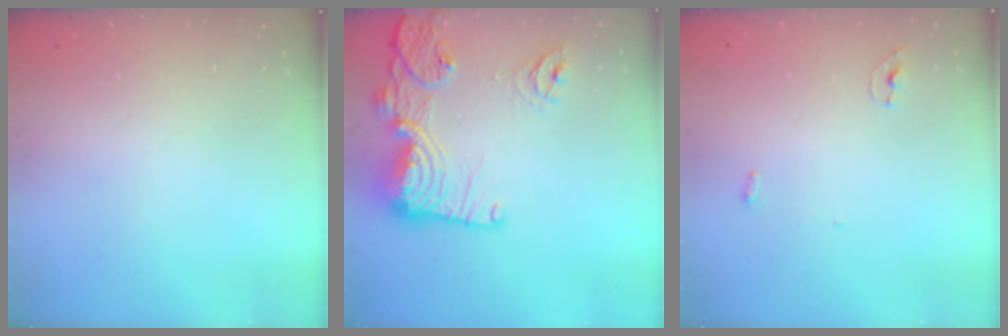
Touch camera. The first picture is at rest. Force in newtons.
{"total": 18.6, "press": 18.6, "slide": 1.6}
{"total": 5.6, "press": 3.9, "slide": 4.1}